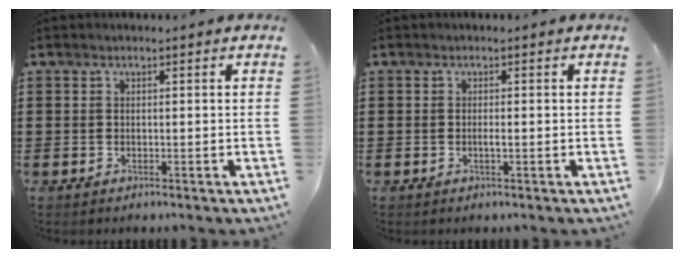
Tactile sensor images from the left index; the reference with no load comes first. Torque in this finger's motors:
{"motor_torque": [0.04, 0.00, 0.00, 0.01]}